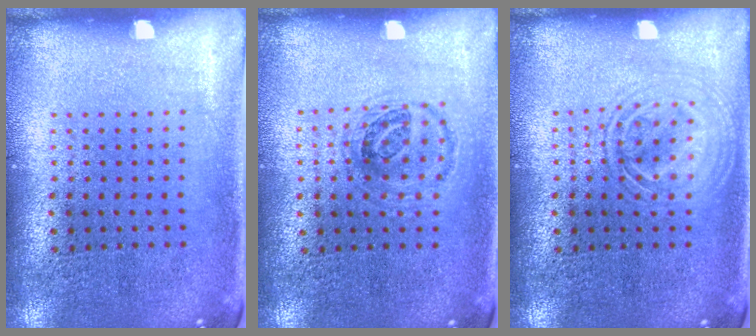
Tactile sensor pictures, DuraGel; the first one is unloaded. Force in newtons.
{"total": 1.0, "press": 0.9, "slide": 0.5}
{"total": 1.4, "press": 1.3, "slide": 0.2}